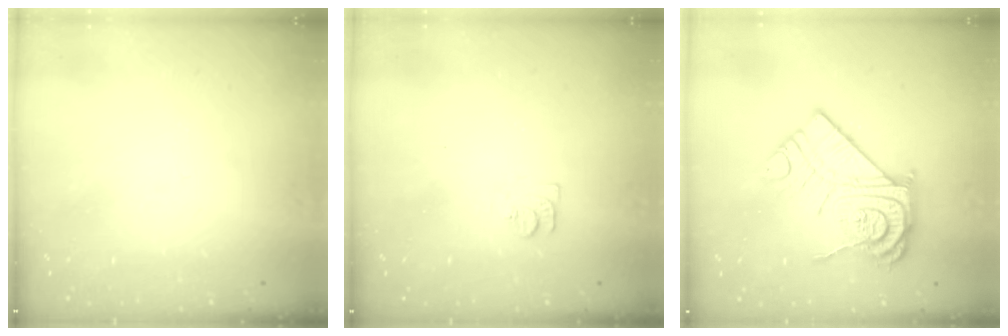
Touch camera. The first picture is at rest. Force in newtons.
{"total": 6.2, "press": 6.1, "slide": 0.6}
{"total": 17.3, "press": 17.2, "slide": 1.3}